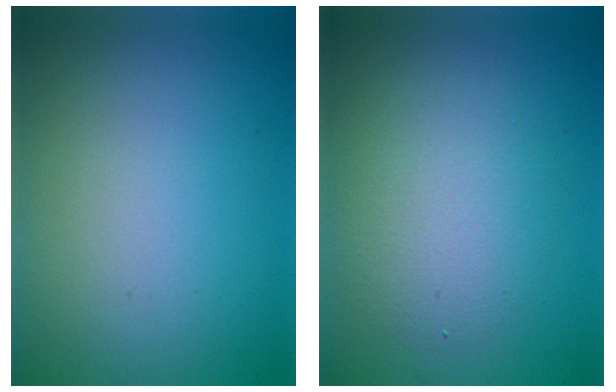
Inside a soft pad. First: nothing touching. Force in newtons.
{"total": 4.0, "press": 4.0, "slide": 0.0}